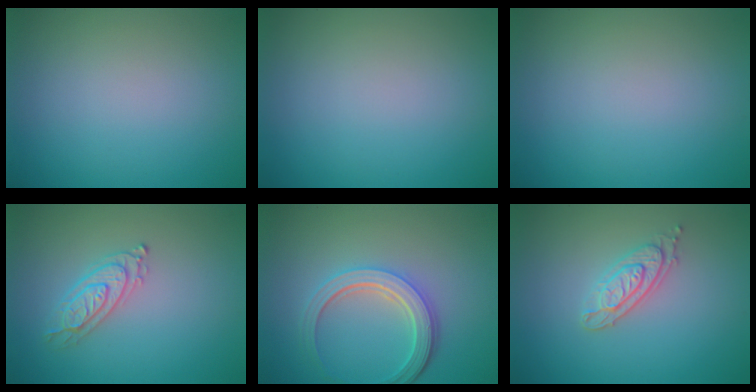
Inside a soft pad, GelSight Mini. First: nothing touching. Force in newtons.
{"total": 0.0}
{"total": 0.0}
{"total": 2.4, "press": 2.4, "slide": 0.3}
{"total": 4.6, "press": 3.5, "slide": 3.0}
{"total": 2.6, "press": 2.4, "slide": 1.0}